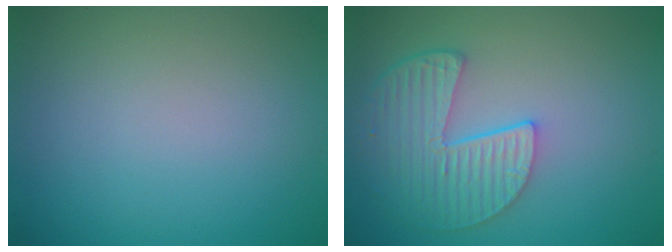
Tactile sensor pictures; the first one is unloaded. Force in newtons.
{"total": 5.3, "press": 4.3, "slide": 3.1}